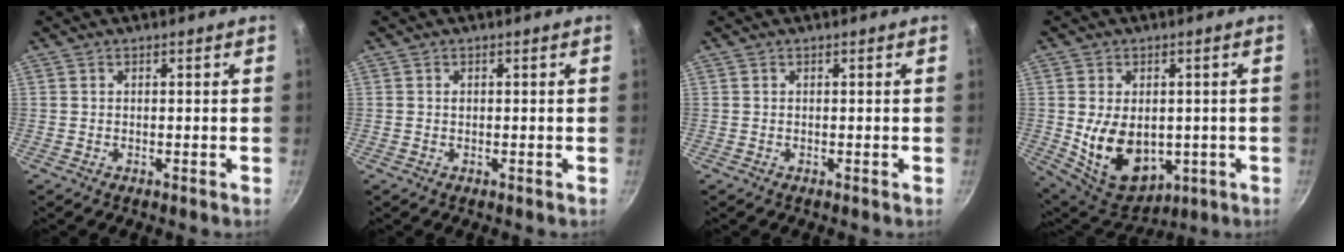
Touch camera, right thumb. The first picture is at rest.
{"total": 0.6, "force": [0.1, 0.5, 0.4], "torque": [-0.003, 0.002, 0.002]}
{"total": 0.0}
{"total": 13.8, "force": [-0.9, 9.6, 9.9], "torque": [-0.139, -0.016, 0.014]}